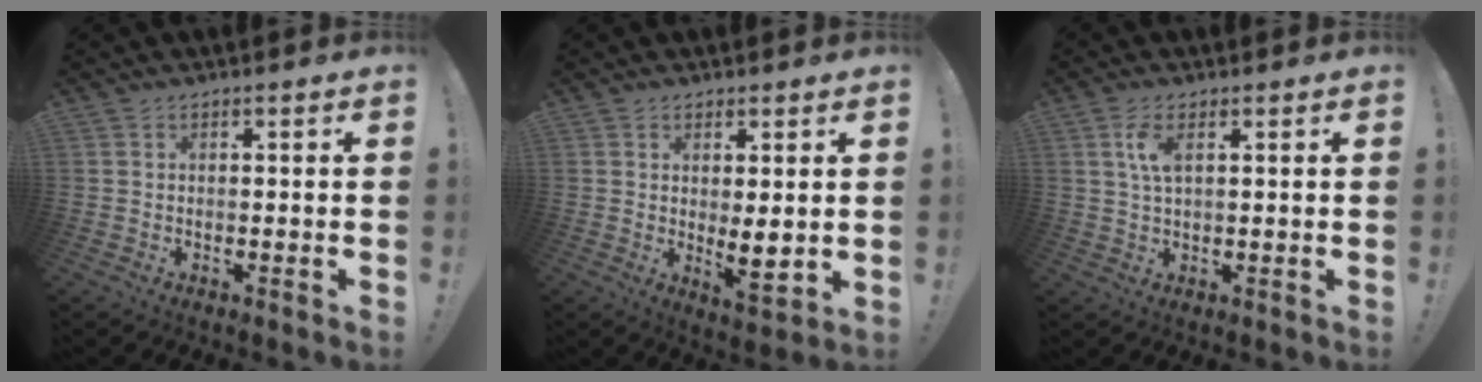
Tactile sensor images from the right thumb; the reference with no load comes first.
{"total": 6.3, "force": [1.0, 1.9, 5.9], "torque": [-0.071, -0.022, 0.021]}
{"total": 5.1, "force": [1.7, 2.2, 4.2], "torque": [-0.073, -0.001, 0.028]}